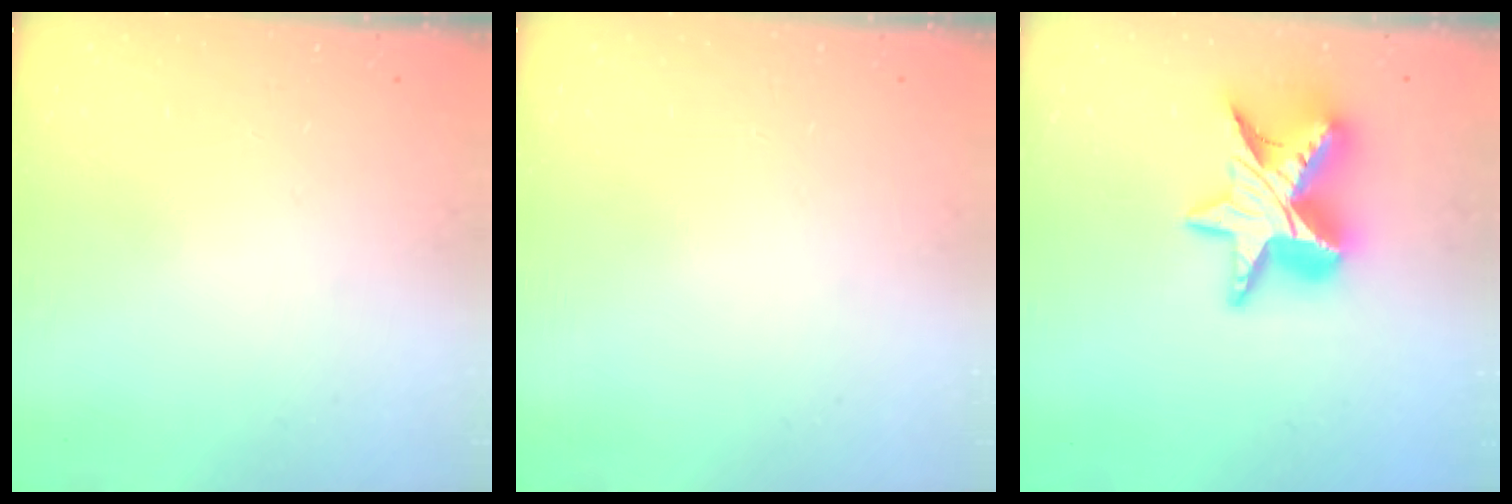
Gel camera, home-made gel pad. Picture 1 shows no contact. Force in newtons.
{"total": 0.0}
{"total": 16.2, "press": 16.1, "slide": 1.7}